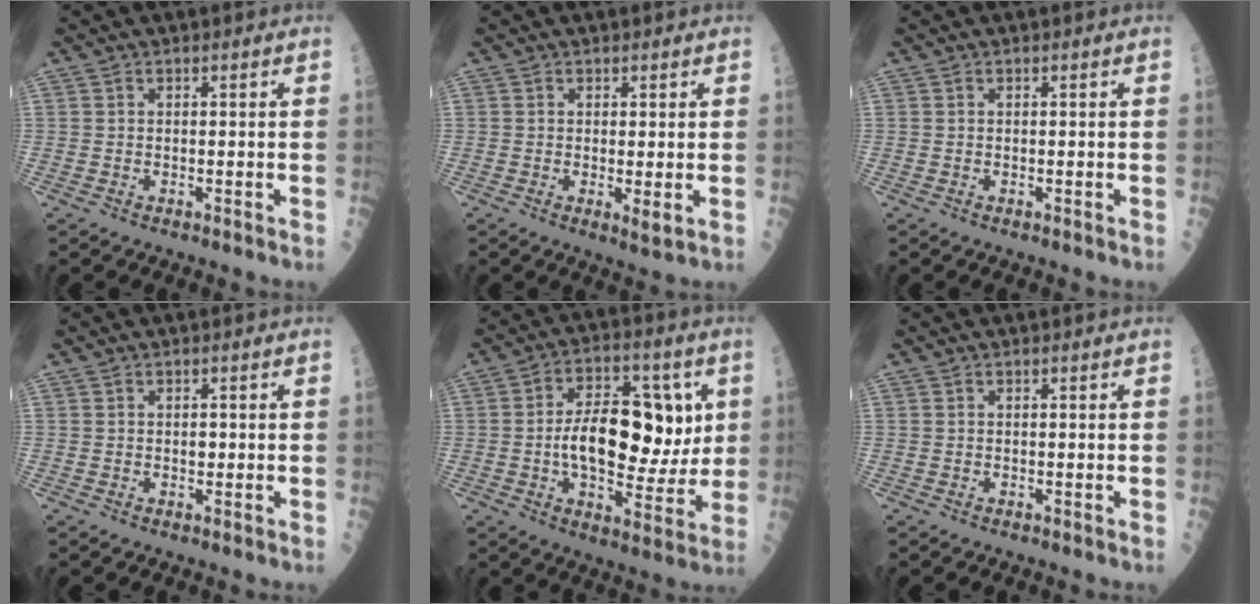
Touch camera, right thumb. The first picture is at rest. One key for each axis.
{"total": 2.2, "fx": -0.1, "fy": 0.4, "fz": 2.1, "tx": -0.036, "ty": -0.008, "tz": 0.000}
{"total": 0.0}
{"total": 0.9, "fx": 0.0, "fy": 0.6, "fz": 0.7, "tx": -0.004, "ty": 0.001, "tz": 0.000}
{"total": 17.9, "fx": 1.2, "fy": 9.9, "fz": 14.8, "tx": -0.188, "ty": 0.011, "tz": 0.022}
{"total": 0.0}